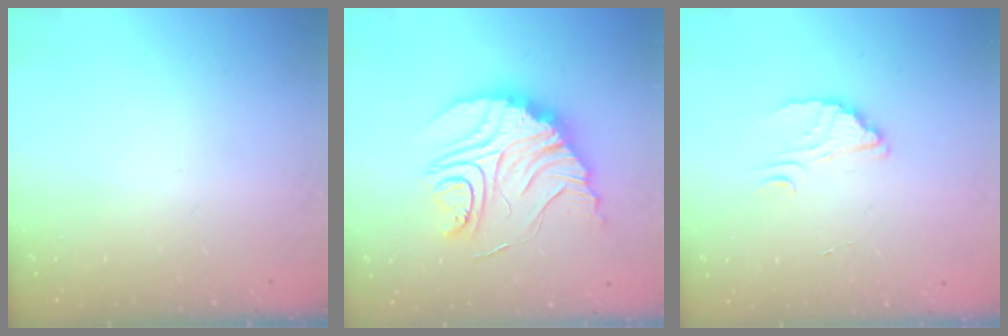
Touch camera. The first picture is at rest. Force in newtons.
{"total": 18.3, "press": 18.3, "slide": 1.5}
{"total": 2.6, "press": 2.6, "slide": 0.1}